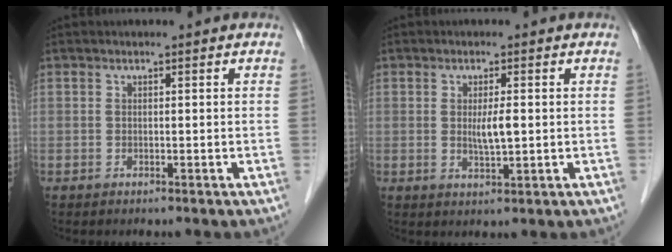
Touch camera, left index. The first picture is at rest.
{"total": 3.3, "force": [0.2, 0.6, 3.2], "torque": [-0.060, -0.004, 0.006]}